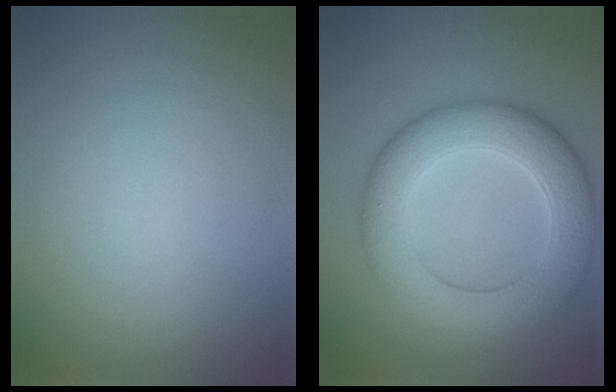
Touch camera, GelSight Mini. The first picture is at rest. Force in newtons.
{"total": 8.7, "press": 8.7, "slide": 0.2}